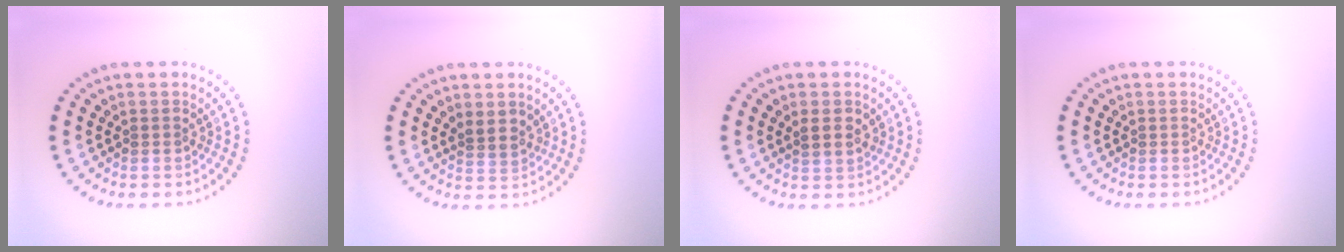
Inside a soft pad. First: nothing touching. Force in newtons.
{"total": 1.6, "press": 1.4, "slide": 0.8}
{"total": 1.5, "press": 1.4, "slide": 0.5}
{"total": 0.0}